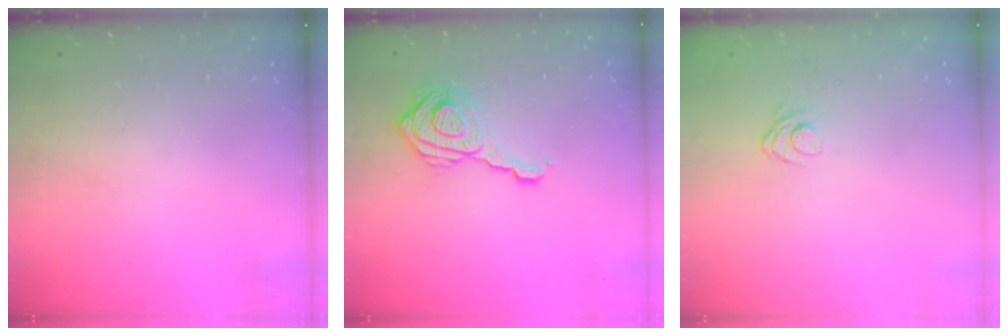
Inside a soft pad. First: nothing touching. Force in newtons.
{"total": 13.8, "press": 13.8, "slide": 1.3}
{"total": 3.7, "press": 3.6, "slide": 1.2}